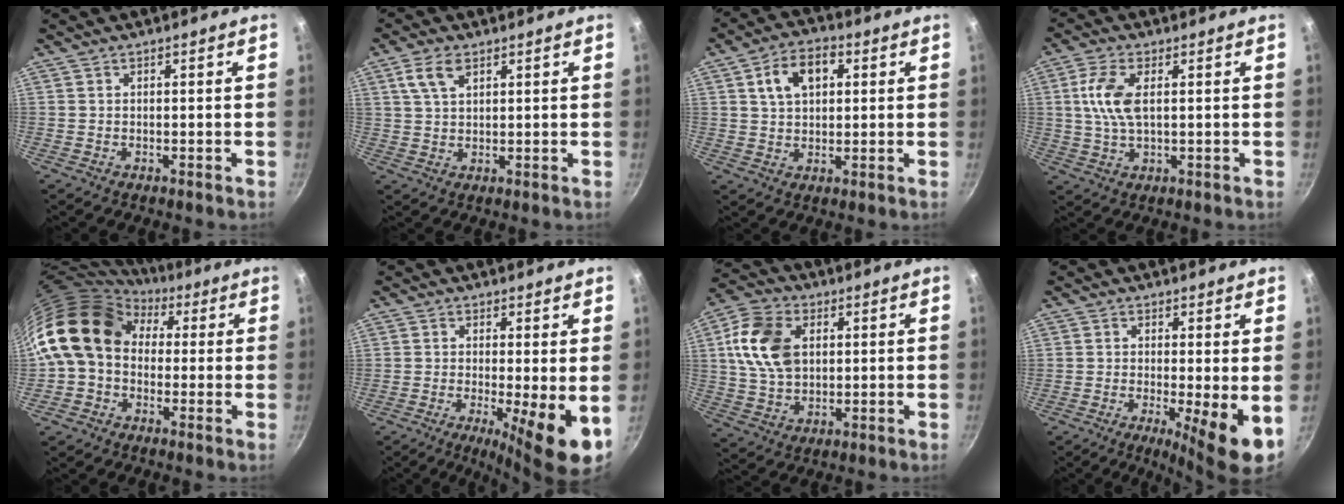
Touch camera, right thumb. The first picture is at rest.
{"total": 5.2, "force": [2.5, 2.7, 3.6], "torque": [-0.065, 0.000, 0.051]}
{"total": 9.2, "force": [2.7, 6.0, 6.4], "torque": [-0.088, 0.010, 0.041]}
{"total": 7.6, "force": [1.4, 3.5, 6.6], "torque": [-0.138, 0.006, 0.025]}
{"total": 14.0, "force": [2.7, 10.8, 8.6], "torque": [-0.127, 0.025, 0.026]}
{"total": 9.5, "force": [-1.5, 1.7, 9.2], "torque": [-0.135, -0.010, -0.021]}
{"total": 13.2, "force": [2.8, 9.1, 9.2], "torque": [-0.158, 0.003, 0.047]}
{"total": 8.1, "force": [-1.2, 1.3, 7.9], "torque": [-0.117, -0.012, -0.016]}